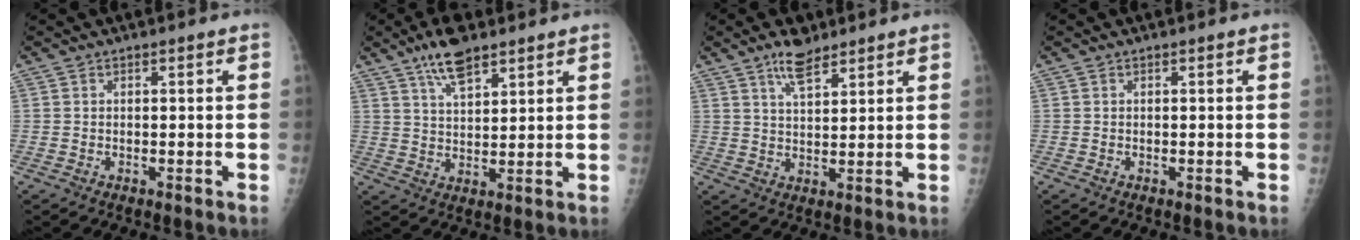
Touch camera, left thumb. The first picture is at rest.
{"total": 8.2, "force": [5.6, 2.9, 5.2], "torque": [-0.079, -0.024, 0.102]}
{"total": 5.6, "force": [4.2, 2.0, 3.2], "torque": [-0.045, -0.025, 0.077]}
{"total": 0.0}